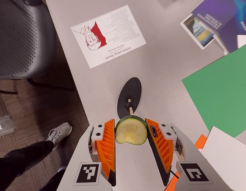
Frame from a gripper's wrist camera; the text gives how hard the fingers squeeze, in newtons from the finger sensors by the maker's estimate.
{"total": 4.3, "left": 3.7, "right": 4.9}